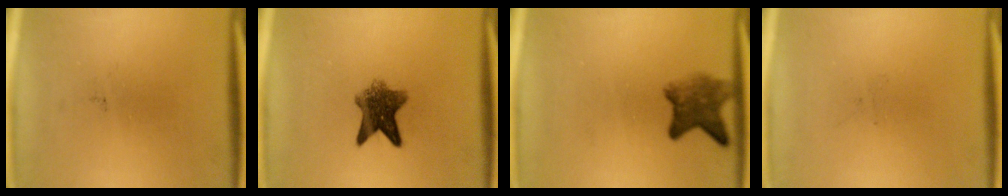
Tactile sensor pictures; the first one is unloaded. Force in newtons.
{"total": 7.0}
{"total": 5.2}
{"total": 0.0}